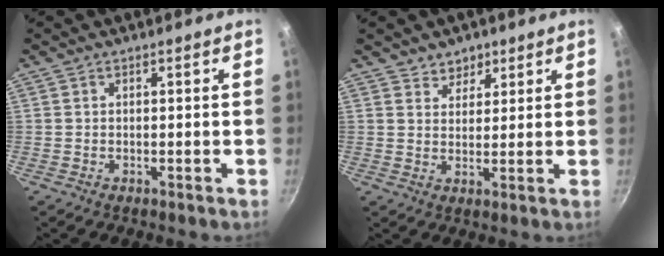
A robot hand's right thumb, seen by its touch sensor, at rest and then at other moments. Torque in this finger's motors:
{"motor_torque": [-0.42, -0.34, 0.05, -0.05, 0.00]}